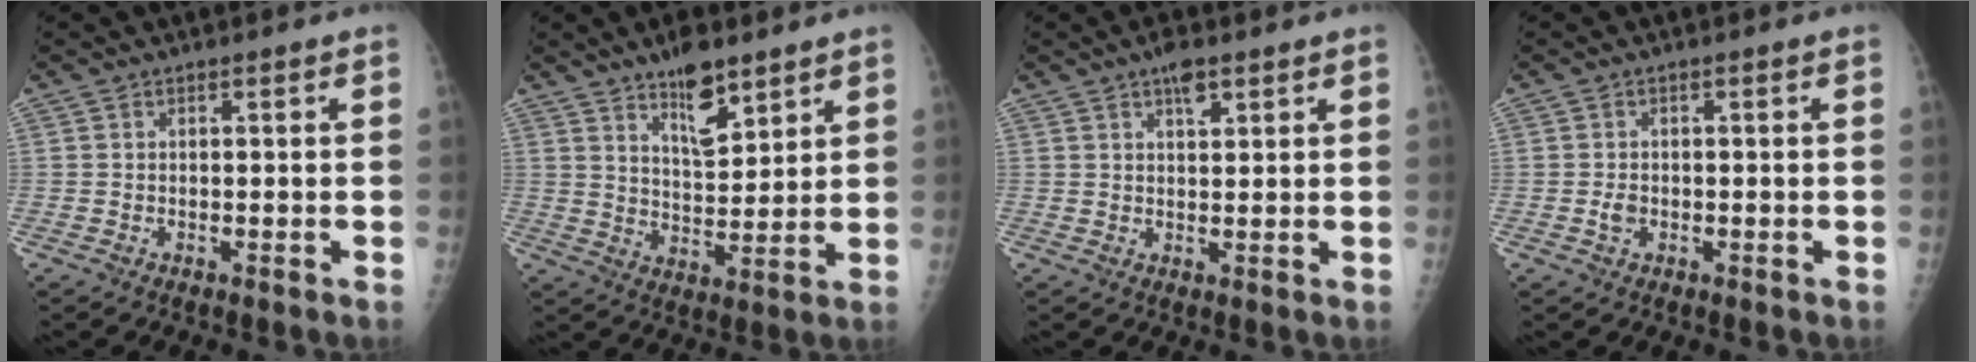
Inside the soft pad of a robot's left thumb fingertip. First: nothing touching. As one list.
[{"total": 9.2, "force": [6.2, 3.4, 5.9], "torque": [-0.075, -0.046, 0.106]}, {"total": 3.8, "force": [2.3, 1.6, 2.6], "torque": [-0.031, -0.006, 0.035]}, {"total": 1.8, "force": [-0.5, 1.3, 1.1], "torque": [-0.016, 0.006, -0.008]}]